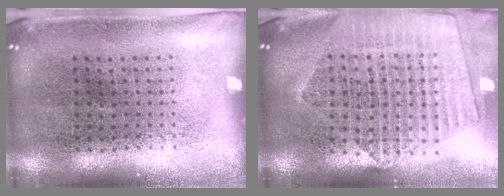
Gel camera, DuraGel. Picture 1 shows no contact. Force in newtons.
{"total": 2.3, "press": 2.0, "slide": 1.1}